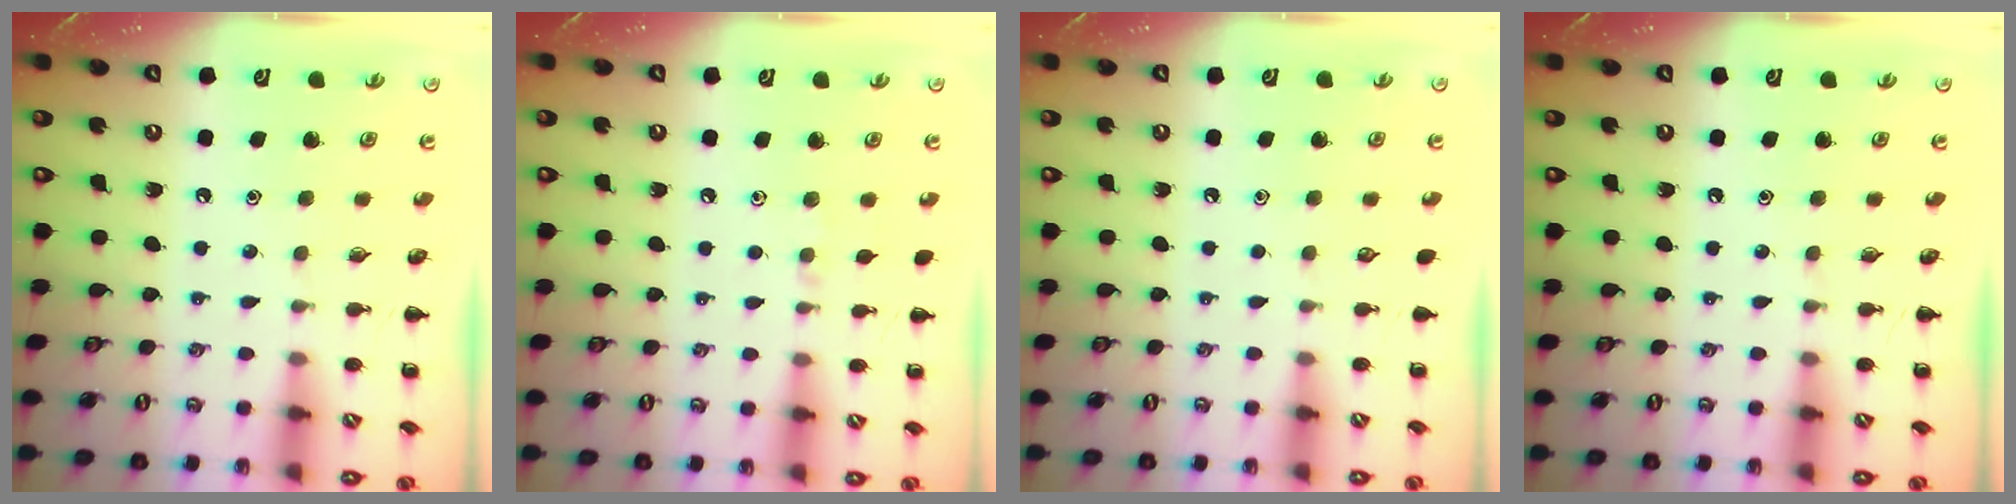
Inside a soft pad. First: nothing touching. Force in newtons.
{"total": 4.2, "press": 4.0, "slide": 1.4}
{"total": 0.0}
{"total": 0.0}